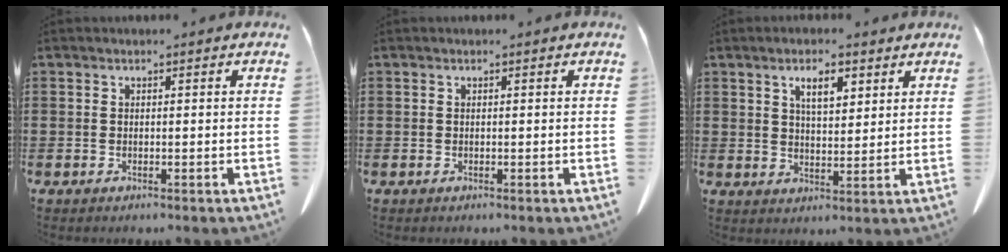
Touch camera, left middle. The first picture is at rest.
{"total": 0.0}
{"total": 5.2, "force": [3.3, 1.8, 3.6], "torque": [-0.062, 0.001, 0.053]}